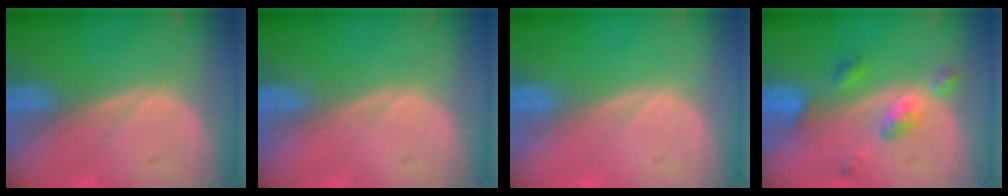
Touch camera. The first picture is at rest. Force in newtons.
{"total": 0.0}
{"total": 0.0}
{"total": 5.1, "press": 4.6, "slide": 2.2}